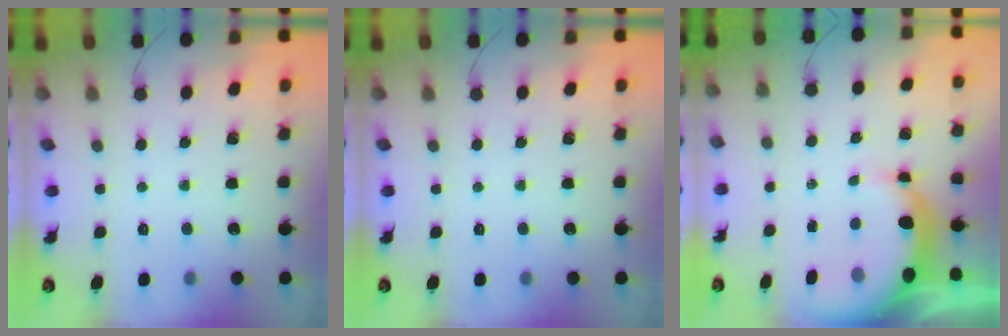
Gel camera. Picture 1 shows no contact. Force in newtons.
{"total": 0.0}
{"total": 9.6, "press": 9.4, "slide": 1.9}